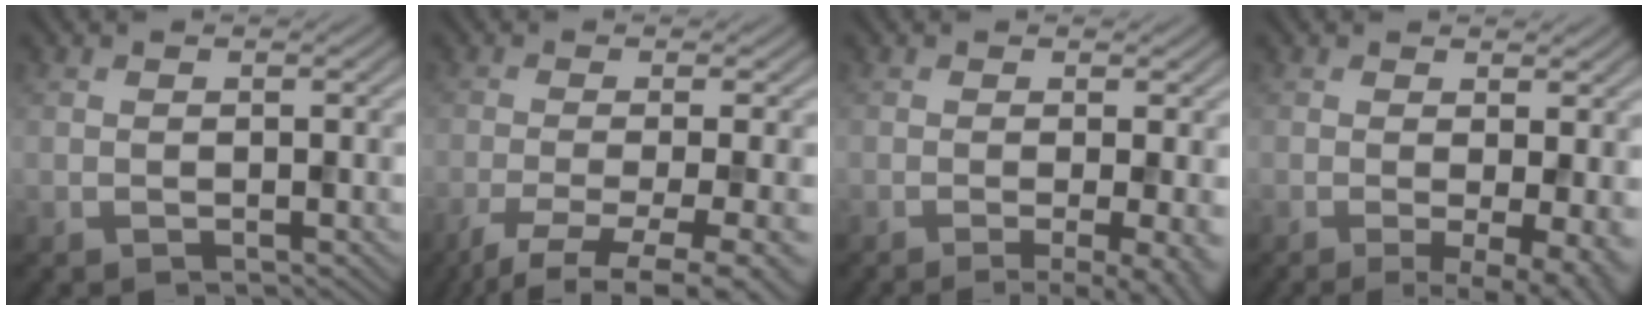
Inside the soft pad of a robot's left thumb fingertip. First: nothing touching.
{"total": 7.8, "force": [-4.0, 2.0, 6.5], "torque": [-0.105, -0.015, -0.060]}
{"total": 5.4, "force": [-1.5, 1.2, 5.0], "torque": [-0.069, -0.006, -0.020]}
{"total": 5.4, "force": [-0.9, 1.2, 5.2], "torque": [-0.080, -0.009, -0.011]}